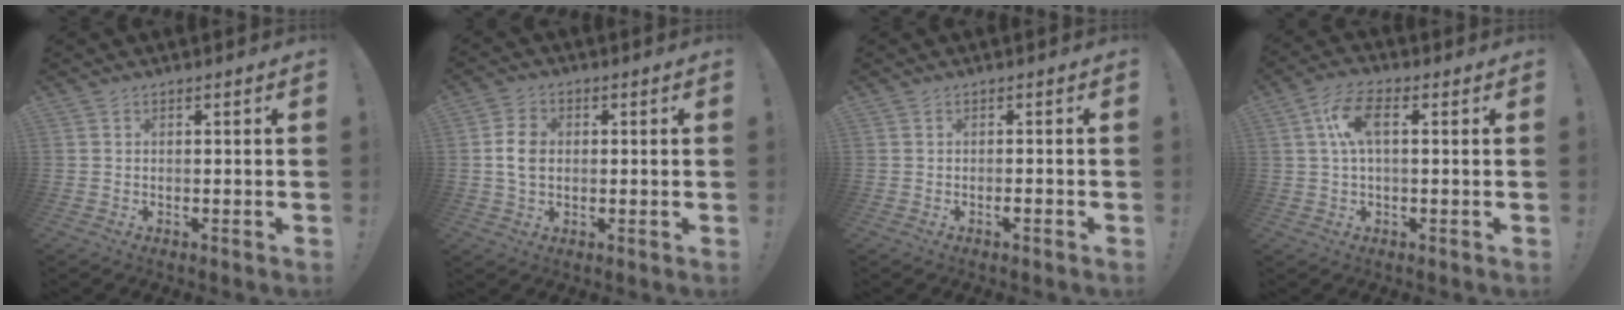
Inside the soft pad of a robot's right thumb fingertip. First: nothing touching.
{"total": 6.9, "force": [0.0, 5.0, 4.8], "torque": [-0.079, 0.005, -0.001]}
{"total": 1.3, "force": [-1.0, 0.1, 0.9], "torque": [-0.018, 0.001, -0.016]}
{"total": 8.9, "force": [1.7, 4.0, 7.8], "torque": [-0.155, 0.007, 0.032]}